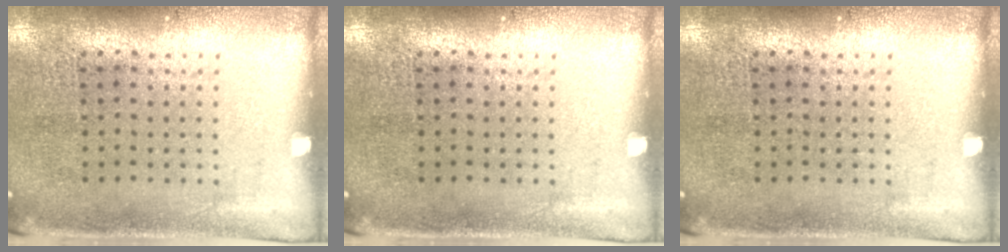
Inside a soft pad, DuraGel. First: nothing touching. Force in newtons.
{"total": 0.0}
{"total": 0.0}